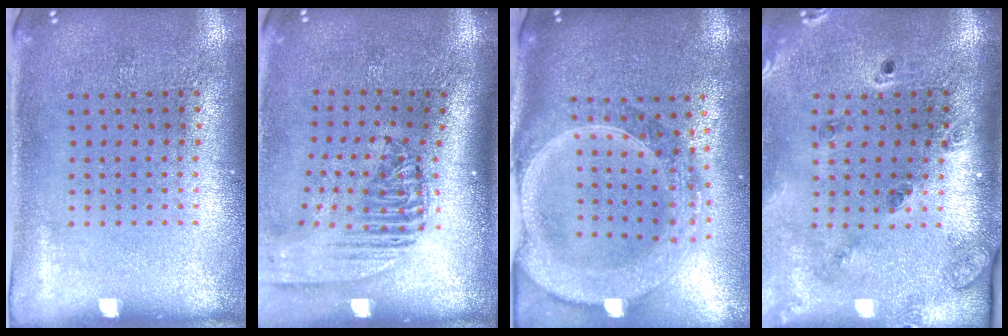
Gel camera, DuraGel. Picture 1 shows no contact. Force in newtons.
{"total": 2.4, "press": 1.8, "slide": 1.6}
{"total": 2.9, "press": 2.5, "slide": 1.5}
{"total": 1.7, "press": 1.6, "slide": 0.5}